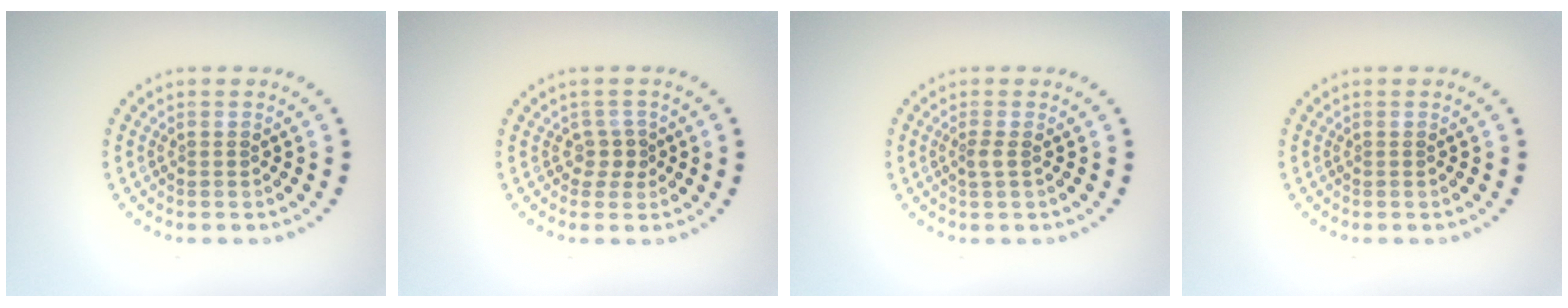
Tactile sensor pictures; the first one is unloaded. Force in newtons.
{"total": 1.6, "press": 1.1, "slide": 1.1}
{"total": 0.9, "press": 0.7, "slide": 0.7}
{"total": 0.0}